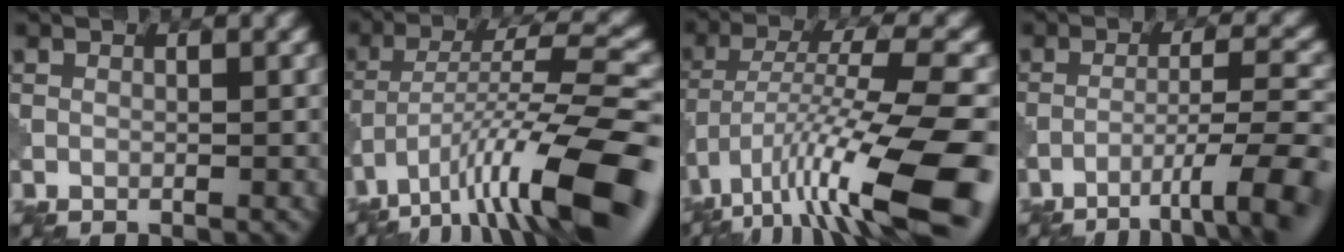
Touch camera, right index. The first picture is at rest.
{"total": 12.5, "force": [-7.1, 2.8, 9.9], "torque": [-0.165, 0.014, -0.119]}
{"total": 14.0, "force": [-7.2, 3.5, 11.5], "torque": [-0.211, 0.004, -0.118]}
{"total": 8.4, "force": [-5.2, 1.3, 6.5], "torque": [-0.093, 0.012, -0.069]}